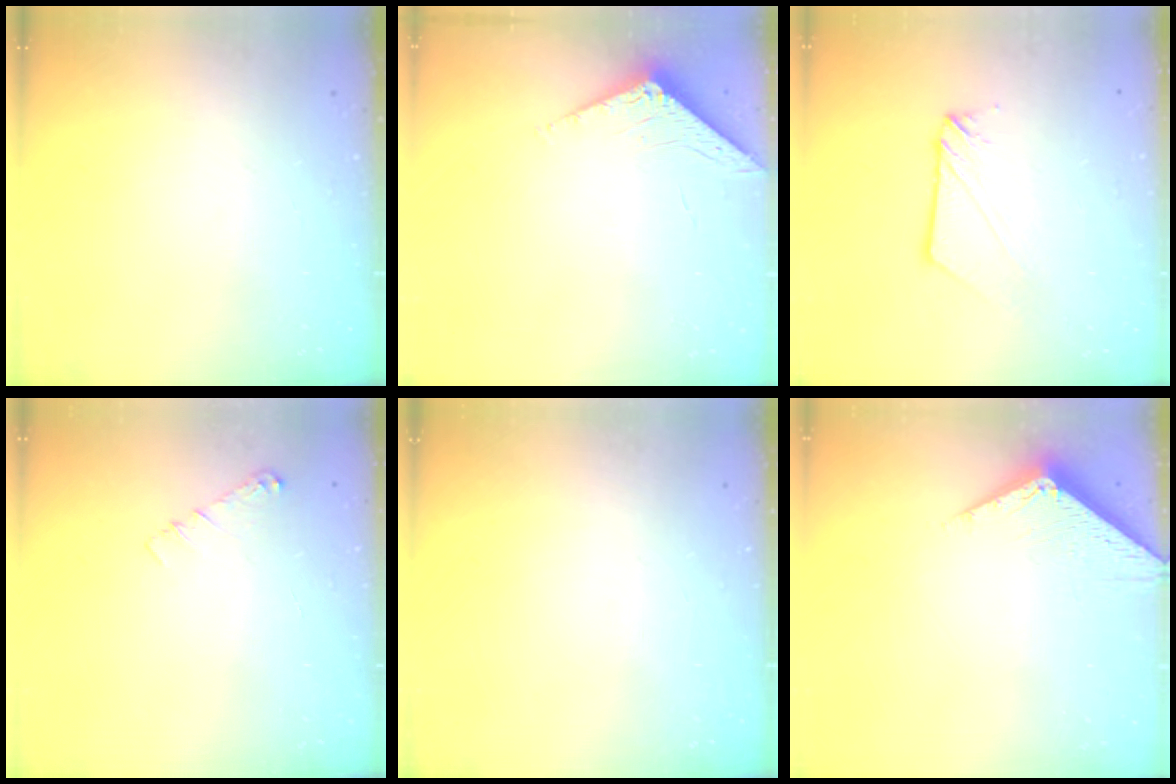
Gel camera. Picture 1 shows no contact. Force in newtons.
{"total": 6.9, "press": 6.9, "slide": 0.5}
{"total": 3.6, "press": 3.6, "slide": 0.3}
{"total": 4.1, "press": 4.1, "slide": 0.6}
{"total": 0.0}
{"total": 4.7, "press": 4.7, "slide": 0.3}